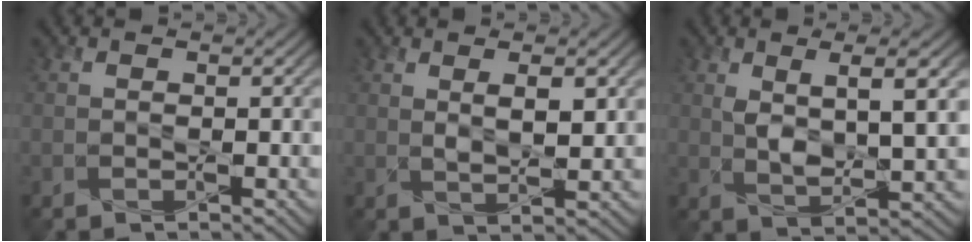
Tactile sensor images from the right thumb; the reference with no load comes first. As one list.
[{"total": 3.5, "force": [1.3, 1.1, 3.0], "torque": [-0.063, -0.005, 0.028]}, {"total": 6.6, "force": [2.2, 2.2, 5.8], "torque": [-0.111, -0.004, 0.040]}]